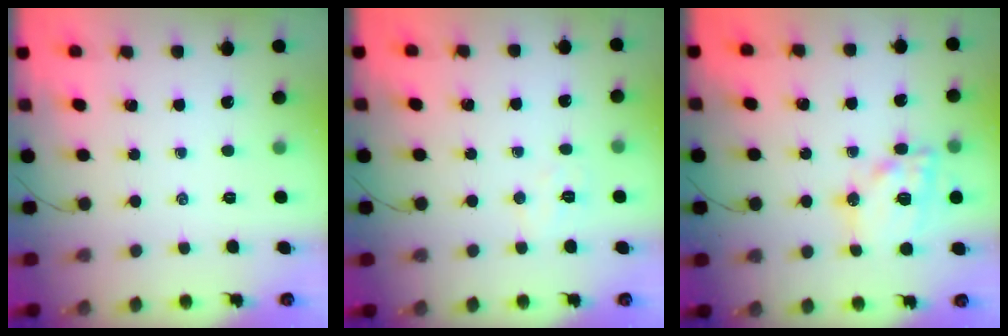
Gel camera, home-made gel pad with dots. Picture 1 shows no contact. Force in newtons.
{"total": 4.8, "press": 4.6, "slide": 1.0}
{"total": 15.5, "press": 15.2, "slide": 3.1}